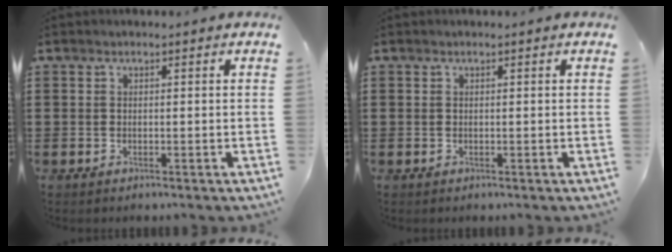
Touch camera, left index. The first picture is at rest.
{"total": 0.0}